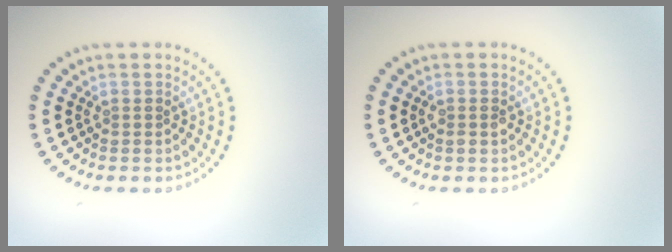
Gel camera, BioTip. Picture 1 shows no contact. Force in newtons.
{"total": 1.0, "press": 1.0, "slide": 0.2}